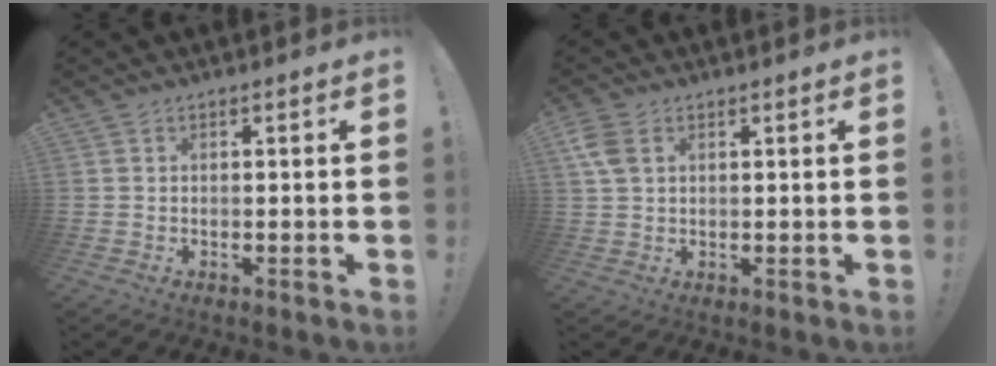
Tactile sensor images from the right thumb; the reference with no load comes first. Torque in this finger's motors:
{"motor_torque": [-0.75, -0.62, -0.63, 0.64, 0.00]}